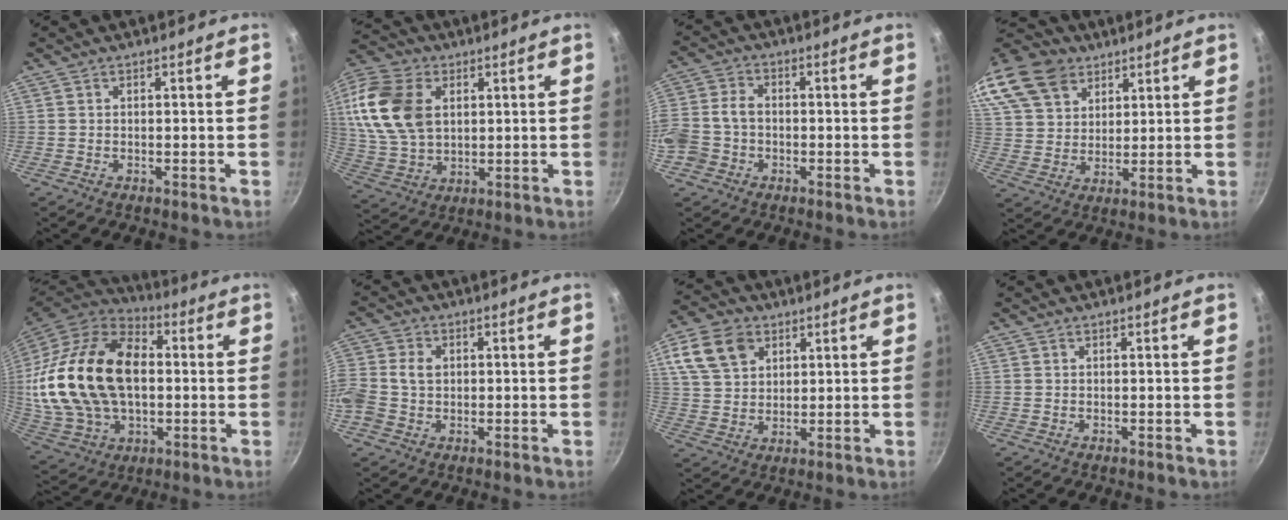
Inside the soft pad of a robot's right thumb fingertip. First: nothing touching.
{"total": 18.2, "force": [4.0, 12.5, 12.6], "torque": [-0.240, -0.001, 0.079]}
{"total": 8.9, "force": [-2.6, 7.0, 4.8], "torque": [-0.088, 0.032, -0.061]}
{"total": 21.7, "force": [13.5, 14.6, 8.7], "torque": [-0.203, 0.006, 0.261]}
{"total": 29.5, "force": [1.5, 19.2, 22.4], "torque": [-0.425, 0.023, 0.035]}
{"total": 7.8, "force": [-0.2, 6.3, 4.5], "torque": [-0.092, 0.020, -0.019]}
{"total": 11.3, "force": [5.0, 8.1, 6.1], "torque": [-0.096, -0.002, 0.093]}
{"total": 0.0}